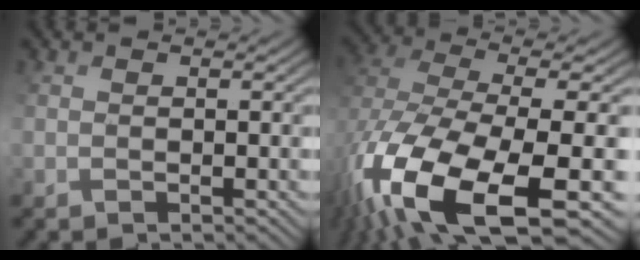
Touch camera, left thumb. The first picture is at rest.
{"total": 17.0, "force": [-7.1, 7.1, 13.7], "torque": [-0.333, -0.062, -0.095]}